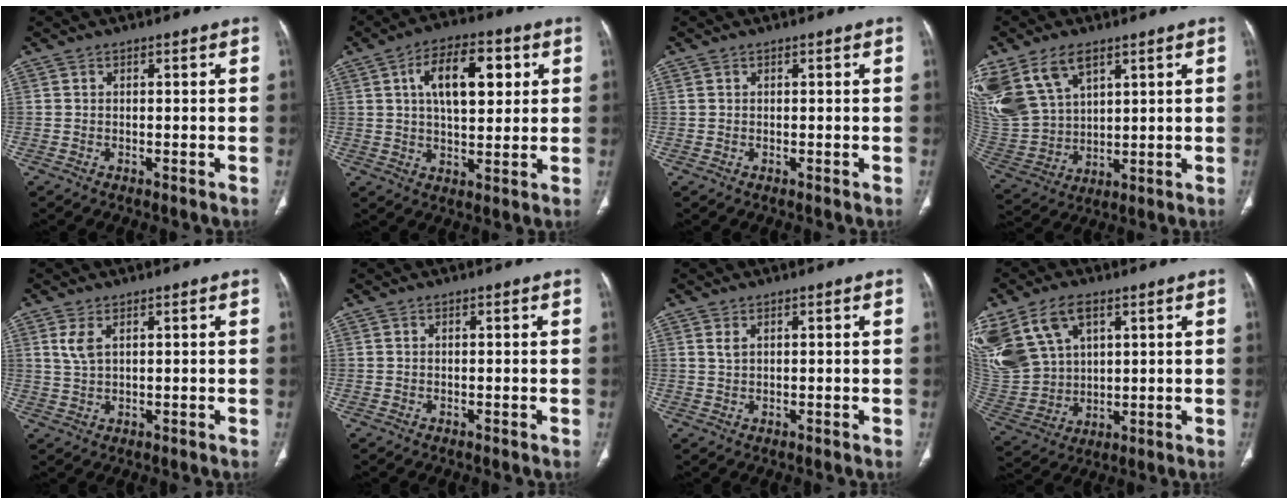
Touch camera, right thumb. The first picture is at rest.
{"total": 12.8, "force": [3.8, 6.3, 10.5], "torque": [-0.147, 0.000, 0.061]}
{"total": 0.6, "force": [0.4, 0.3, 0.3], "torque": [-0.005, 0.007, 0.009]}
{"total": 17.6, "force": [9.1, 10.9, 10.4], "torque": [-0.225, -0.020, 0.196]}
{"total": 3.1, "force": [1.4, 1.4, 2.4], "torque": [-0.055, 0.000, 0.038]}
{"total": 0.0}
{"total": 1.3, "force": [0.7, 0.6, 0.8], "torque": [-0.017, 0.002, 0.020]}
{"total": 19.0, "force": [8.6, 12.6, 11.3], "torque": [-0.251, -0.007, 0.187]}